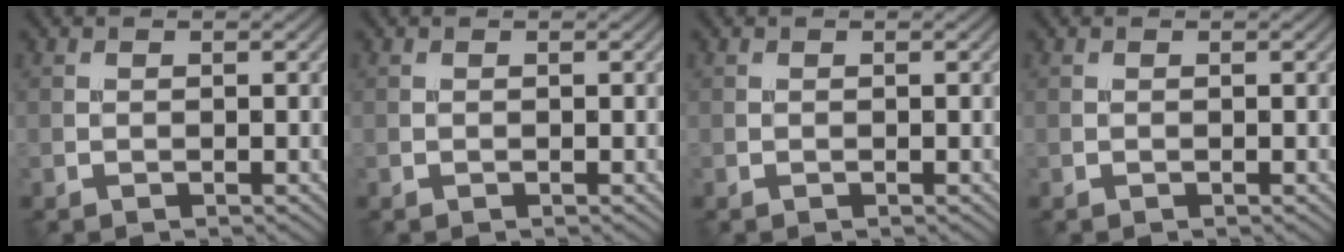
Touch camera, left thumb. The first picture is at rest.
{"total": 0.0}
{"total": 0.0}
{"total": 0.0}